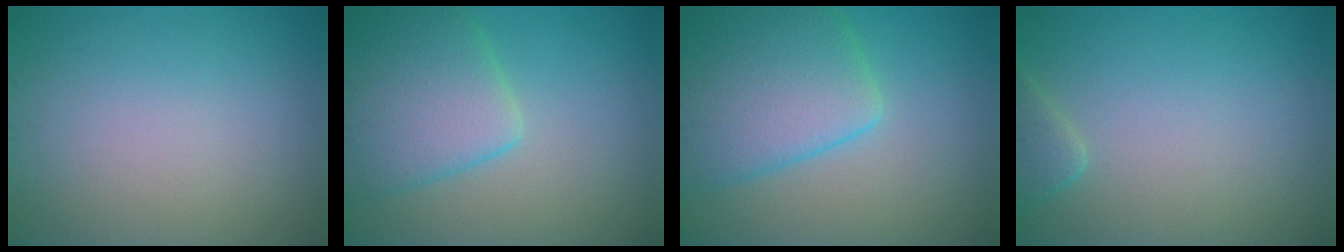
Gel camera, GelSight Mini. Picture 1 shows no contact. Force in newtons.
{"total": 6.5, "press": 6.5, "slide": 0.6}
{"total": 8.2, "press": 8.2, "slide": 0.4}
{"total": 1.8, "press": 1.8, "slide": 0.2}